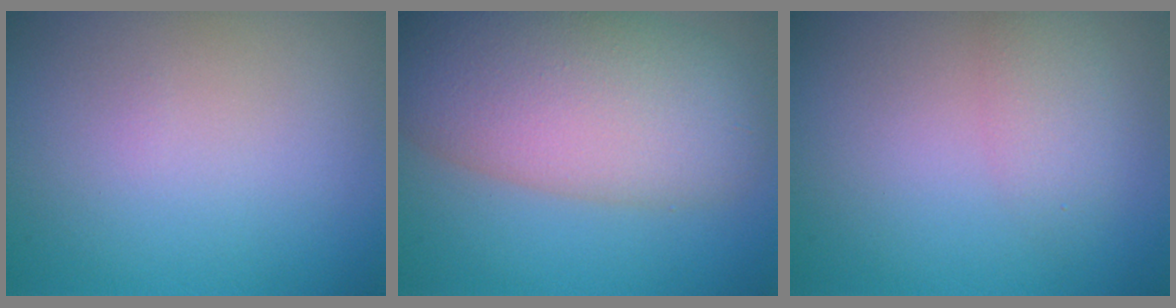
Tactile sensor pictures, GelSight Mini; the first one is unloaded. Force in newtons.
{"total": 11.2, "press": 11.2, "slide": 0.6}
{"total": 2.3, "press": 2.3, "slide": 0.1}